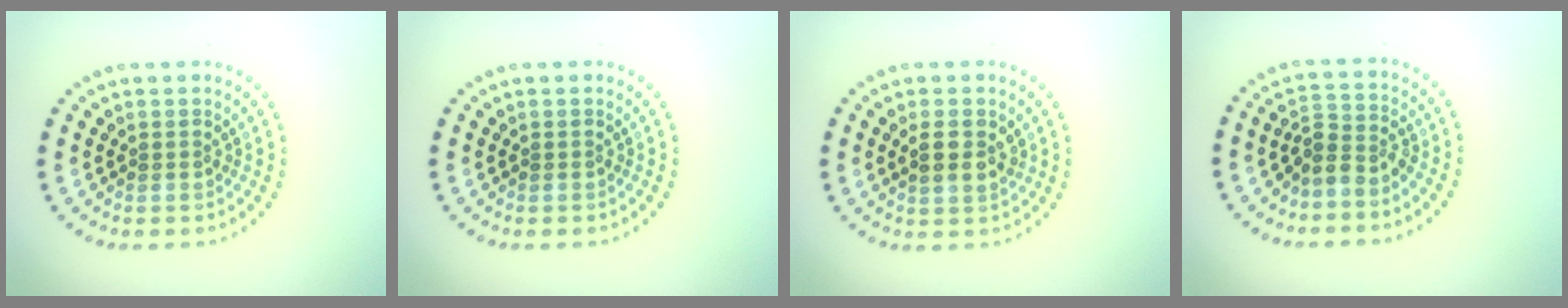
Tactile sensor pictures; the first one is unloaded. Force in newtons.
{"total": 0.0}
{"total": 2.6, "press": 2.5, "slide": 0.7}
{"total": 2.6, "press": 1.9, "slide": 1.7}